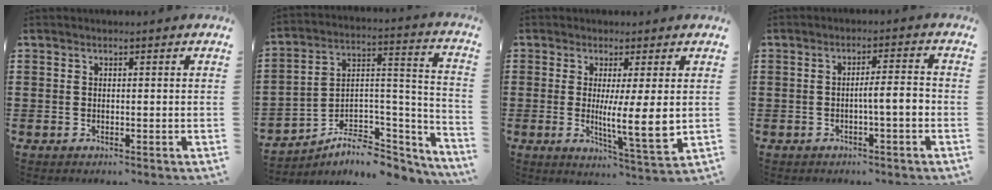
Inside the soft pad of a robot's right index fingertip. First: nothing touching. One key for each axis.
{"total": 5.7, "fx": -3.9, "fy": 3.5, "fz": 2.3, "tx": -0.048, "ty": -0.007, "tz": -0.071}
{"total": 7.5, "fx": 0.6, "fy": 0.5, "fz": 7.5, "tx": -0.120, "ty": -0.021, "tz": 0.008}
{"total": 3.9, "fx": -1.0, "fy": 0.5, "fz": 3.7, "tx": -0.066, "ty": 0.002, "tz": -0.021}